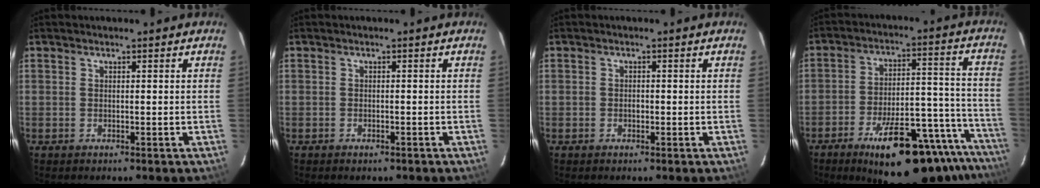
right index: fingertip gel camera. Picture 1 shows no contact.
{"total": 1.3, "force": [-1.0, 0.7, 0.5], "torque": [-0.010, 0.000, -0.013]}
{"total": 0.8, "force": [-0.3, 0.7, 0.3], "torque": [-0.005, 0.001, -0.006]}
{"total": 26.5, "force": [-20.1, 7.9, 15.3], "torque": [-0.189, 0.017, -0.270]}